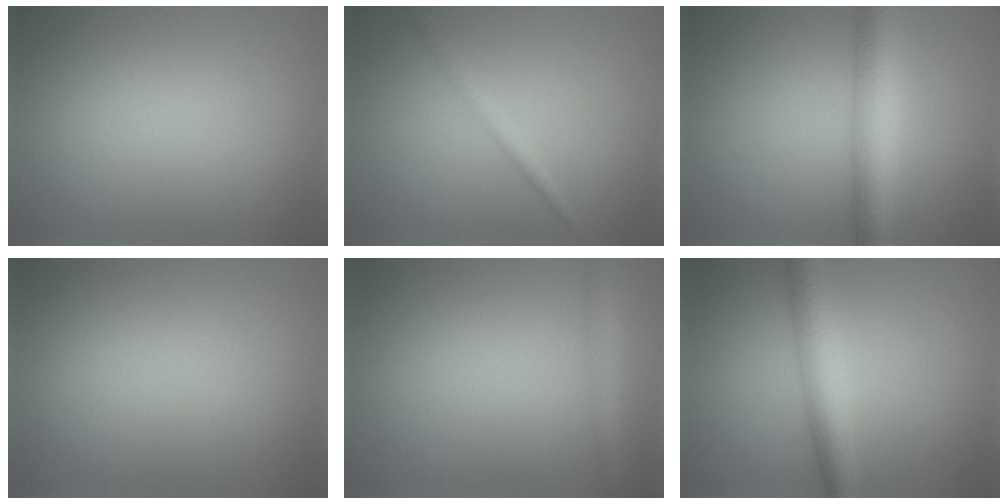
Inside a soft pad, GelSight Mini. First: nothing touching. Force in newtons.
{"total": 1.8, "press": 1.8, "slide": 0.1}
{"total": 5.8, "press": 5.8, "slide": 0.2}
{"total": 0.0}
{"total": 2.6, "press": 2.6, "slide": 0.1}
{"total": 4.9, "press": 4.9, "slide": 0.1}